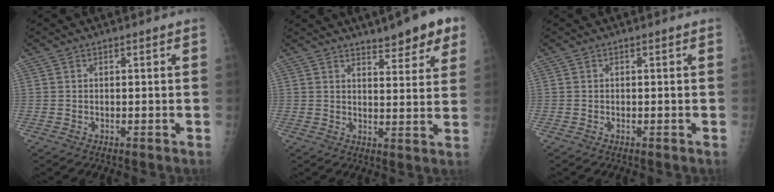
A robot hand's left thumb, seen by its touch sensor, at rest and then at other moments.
{"total": 9.4, "force": [6.5, 2.7, 6.3], "torque": [-0.059, -0.031, 0.085]}
{"total": 0.0}